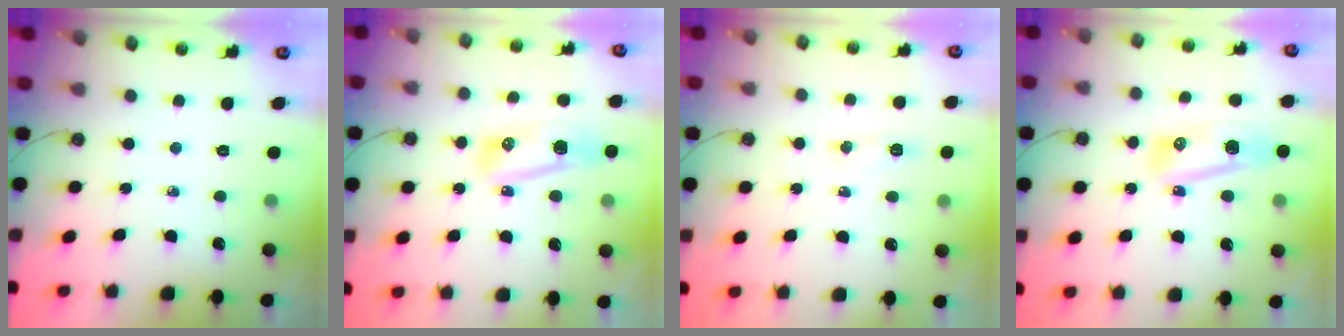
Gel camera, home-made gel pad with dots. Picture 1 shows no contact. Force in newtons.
{"total": 26.1, "press": 13.3, "slide": 22.5}
{"total": 8.3, "press": 5.0, "slide": 6.6}
{"total": 14.9, "press": 10.5, "slide": 10.6}